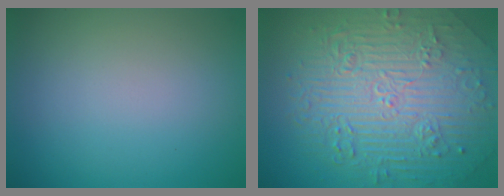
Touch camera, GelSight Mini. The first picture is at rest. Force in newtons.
{"total": 10.9, "press": 7.2, "slide": 8.3}